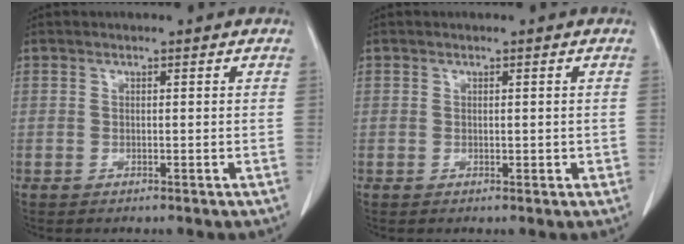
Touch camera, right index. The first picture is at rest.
{"total": 0.9, "force": [0.0, 0.7, 0.6], "torque": [-0.006, 0.001, 0.003]}